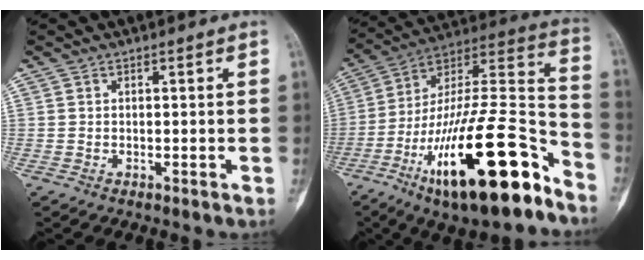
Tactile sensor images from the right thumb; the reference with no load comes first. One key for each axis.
{"total": 30.2, "fx": -16.2, "fy": 8.9, "fz": 23.9, "tx": -0.379, "ty": 0.078, "tz": -0.267}